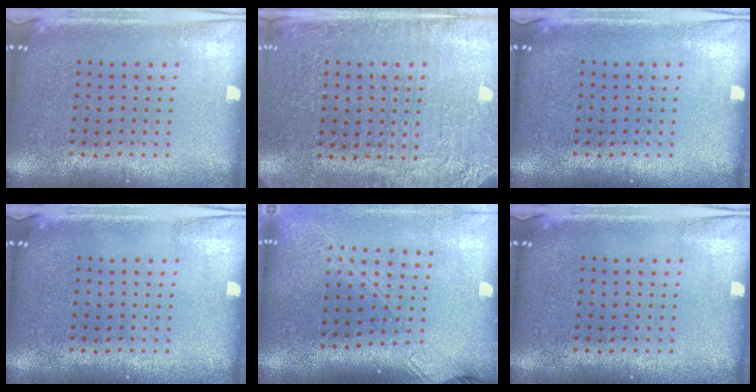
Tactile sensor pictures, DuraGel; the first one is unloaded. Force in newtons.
{"total": 2.8, "press": 2.8, "slide": 0.4}
{"total": 0.0}
{"total": 0.0}
{"total": 2.1, "press": 1.6, "slide": 1.4}
{"total": 0.0}